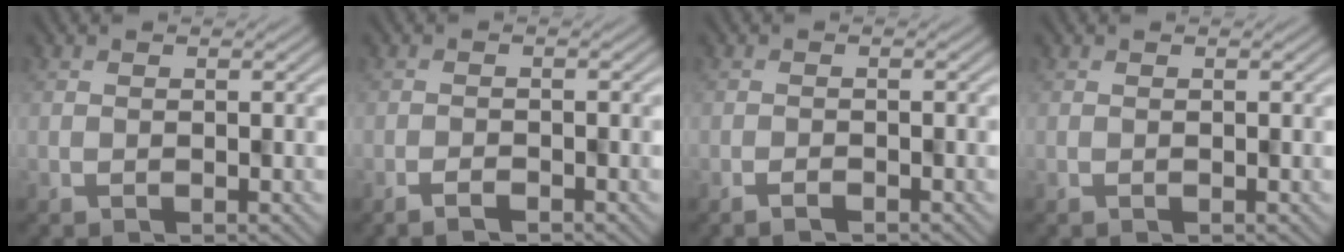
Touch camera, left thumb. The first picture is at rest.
{"total": 1.4, "force": [-1.2, 0.2, 0.7], "torque": [-0.013, 0.003, -0.020]}
{"total": 1.1, "force": [-0.9, 0.1, 0.6], "torque": [-0.011, 0.001, -0.015]}
{"total": 0.0}